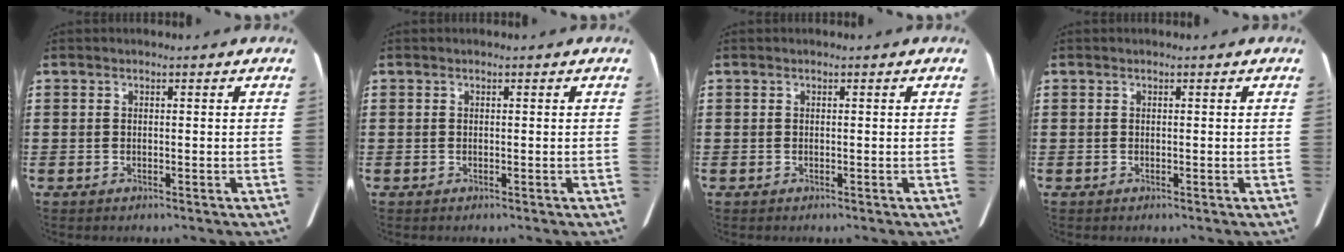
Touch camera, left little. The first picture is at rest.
{"total": 0.0}
{"total": 0.0}
{"total": 0.0}